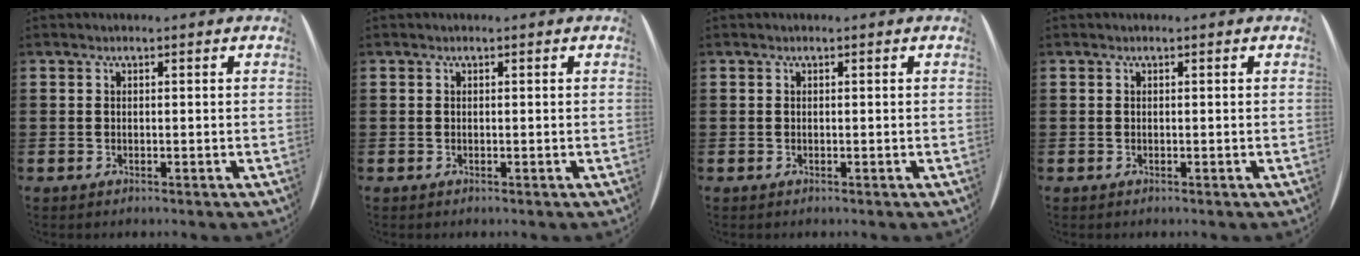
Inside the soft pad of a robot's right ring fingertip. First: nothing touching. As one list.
[{"total": 0.0}, {"total": 0.0}, {"total": 0.0}]